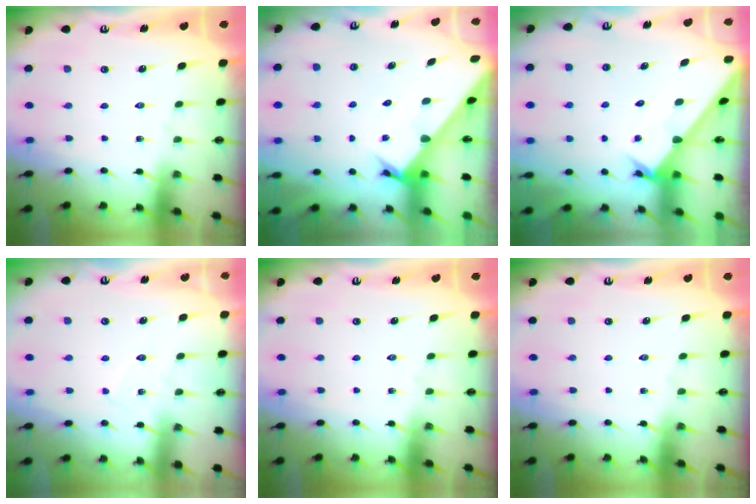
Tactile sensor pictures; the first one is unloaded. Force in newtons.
{"total": 2.4, "press": 2.4, "slide": 0.2}
{"total": 2.3, "press": 2.3, "slide": 0.0}
{"total": 3.9, "press": 3.9, "slide": 0.4}
{"total": 0.0}
{"total": 0.0}